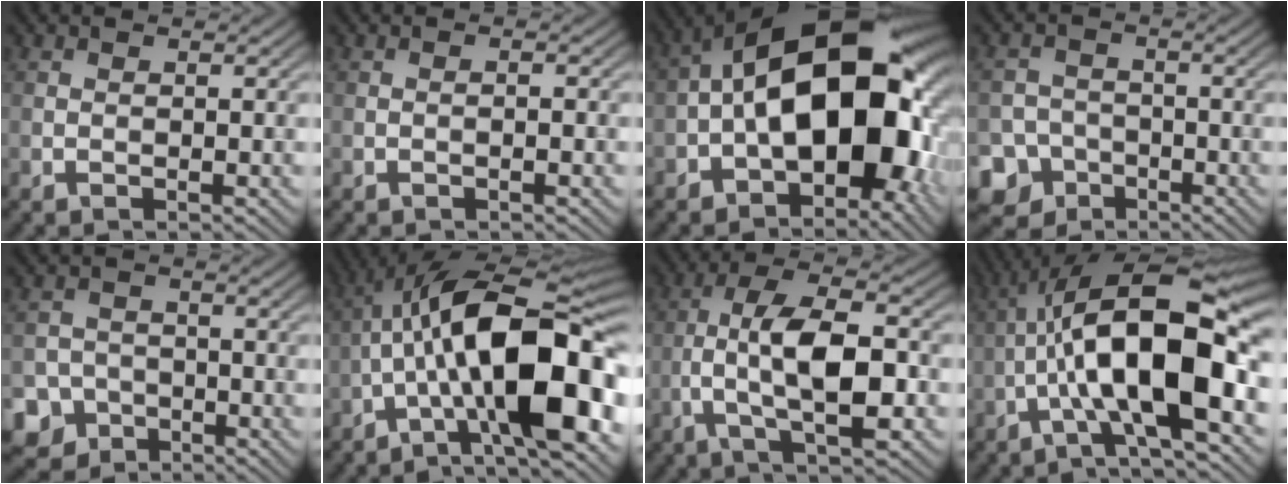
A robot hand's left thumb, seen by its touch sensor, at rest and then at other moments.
{"total": 0.7, "force": [-0.4, 0.0, 0.6], "torque": [-0.007, 0.004, -0.008]}
{"total": 18.7, "force": [-1.0, 10.4, 15.5], "torque": [-0.223, 0.031, -0.040]}
{"total": 6.9, "force": [-4.2, 5.3, 1.1], "torque": [-0.014, -0.016, -0.091]}
{"total": 5.5, "force": [-3.4, 4.2, 0.8], "torque": [-0.002, -0.005, -0.072]}
{"total": 17.5, "force": [-3.1, 6.0, 16.1], "torque": [-0.239, 0.027, -0.062]}
{"total": 10.4, "force": [-2.0, 3.7, 9.5], "torque": [-0.170, 0.011, -0.041]}
{"total": 15.7, "force": [-2.7, 4.9, 14.7], "torque": [-0.235, 0.032, -0.051]}